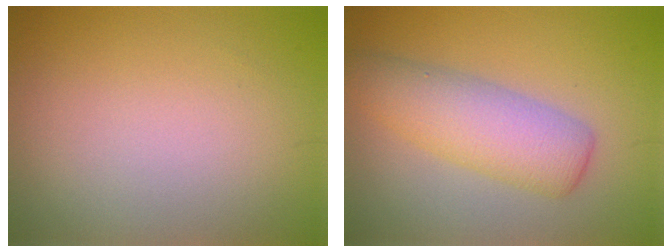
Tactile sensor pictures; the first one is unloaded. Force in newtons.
{"total": 5.1, "press": 5.1, "slide": 0.1}